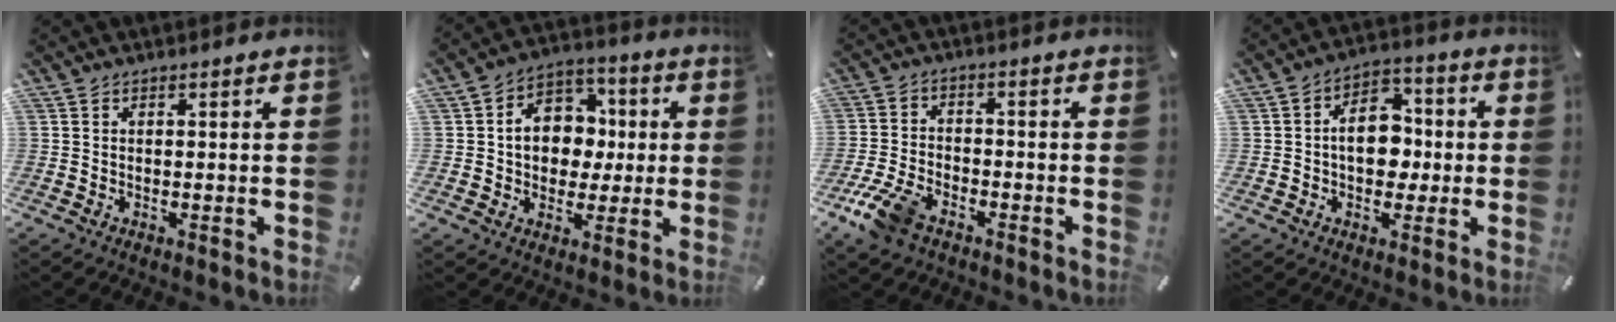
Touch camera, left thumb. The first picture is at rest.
{"total": 10.9, "force": [-0.2, 9.5, 5.4], "torque": [-0.083, 0.017, 0.002]}
{"total": 8.5, "force": [-5.4, 4.3, 5.0], "torque": [-0.116, 0.015, -0.103]}
{"total": 10.2, "force": [-0.9, 7.6, 6.8], "torque": [-0.107, 0.013, -0.019]}